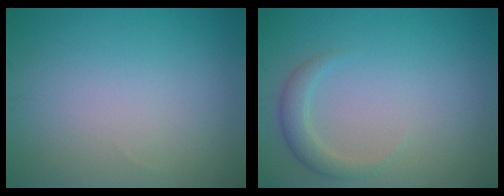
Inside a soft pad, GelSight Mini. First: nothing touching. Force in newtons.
{"total": 2.0, "press": 2.0, "slide": 0.2}